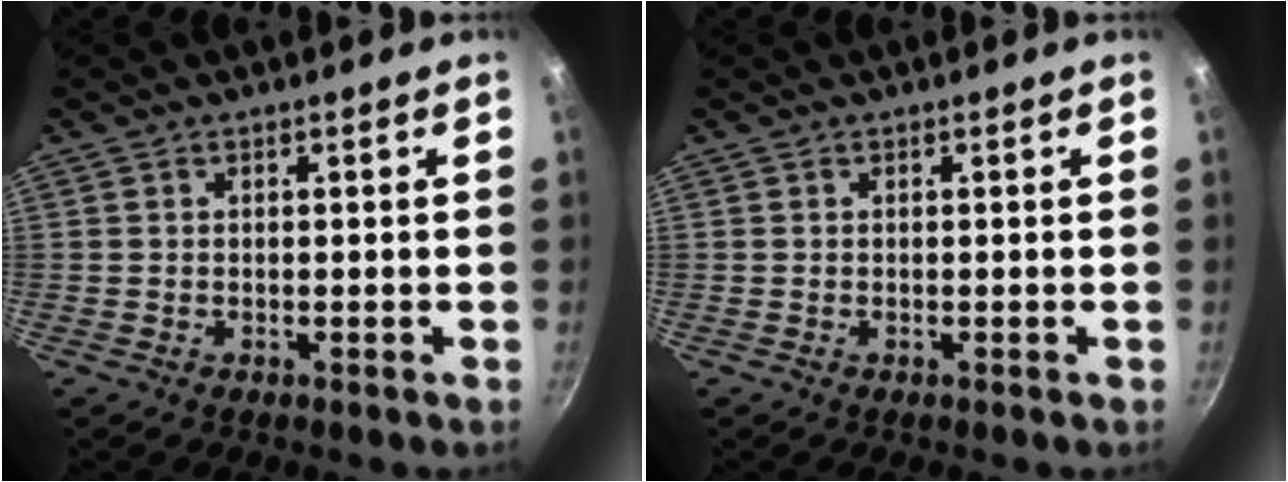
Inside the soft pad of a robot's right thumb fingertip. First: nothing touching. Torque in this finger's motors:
{"motor_torque": [-0.19, 0.19, 0.00, 0.00, 0.00]}